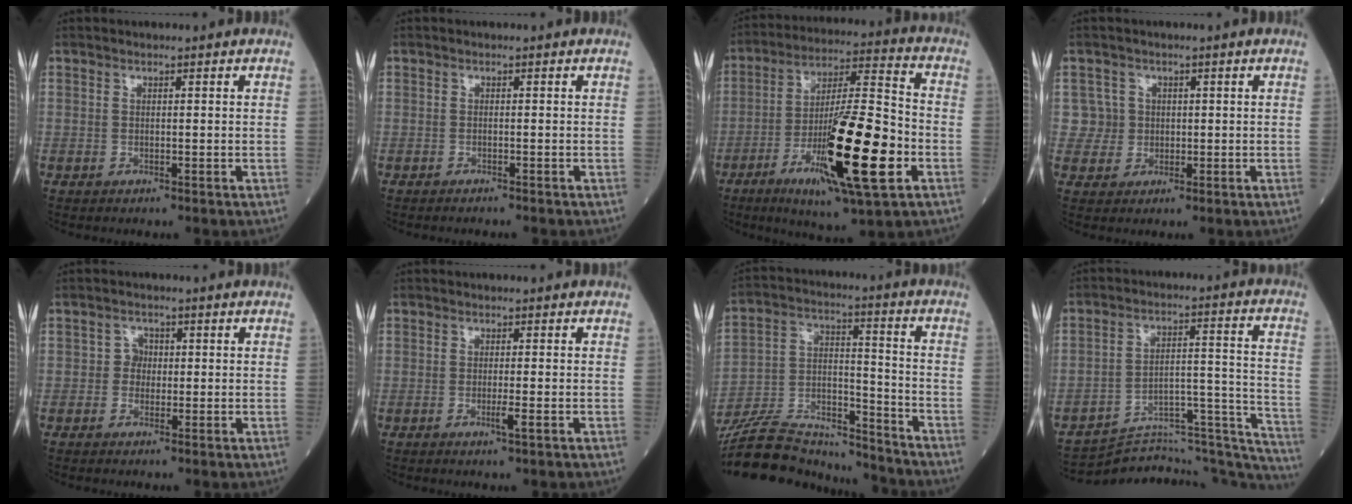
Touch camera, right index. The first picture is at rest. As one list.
[{"total": 2.3, "force": [-2.0, 0.0, 1.1], "torque": [-0.015, -0.001, -0.023]}, {"total": 19.7, "force": [-6.7, 2.1, 18.5], "torque": [-0.331, -0.021, -0.107]}, {"total": 3.0, "force": [0.5, 3.0, -0.4], "torque": [0.019, 0.007, 0.008]}, {"total": 1.7, "force": [-0.1, 1.6, 0.7], "torque": [-0.005, 0.007, -0.004]}, {"total": 1.7, "force": [-0.6, -0.2, 1.6], "torque": [-0.033, -0.004, -0.009]}, {"total": 19.2, "force": [-18.1, 3.7, 5.3], "torque": [-0.123, 0.017, -0.303]}, {"total": 25.0, "force": [-23.9, 4.1, 5.9], "torque": [-0.040, 0.056, -0.309]}]